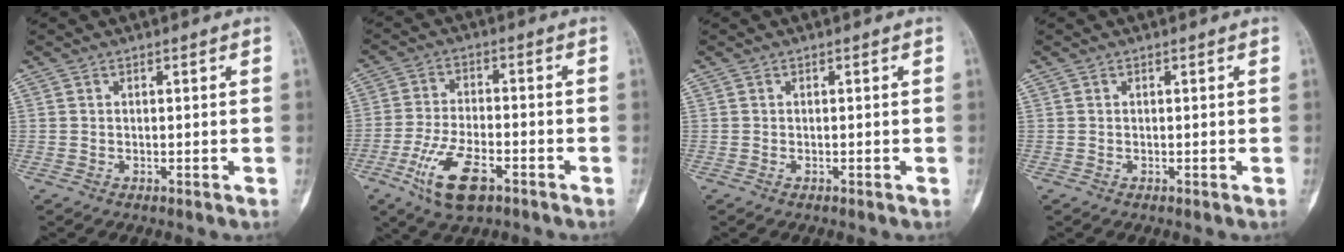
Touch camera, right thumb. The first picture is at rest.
{"total": 10.7, "force": [-5.4, 4.5, 8.1], "torque": [-0.164, 0.014, -0.095]}
{"total": 0.0}
{"total": 0.0}